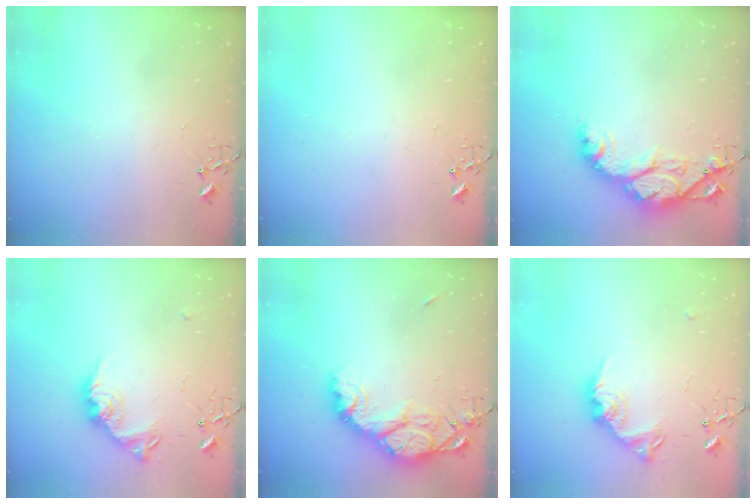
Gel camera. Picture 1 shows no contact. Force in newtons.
{"total": 0.0}
{"total": 15.3, "press": 15.3, "slide": 1.1}
{"total": 15.6, "press": 15.6, "slide": 0.7}
{"total": 15.3, "press": 15.2, "slide": 1.3}
{"total": 15.6, "press": 15.6, "slide": 0.7}